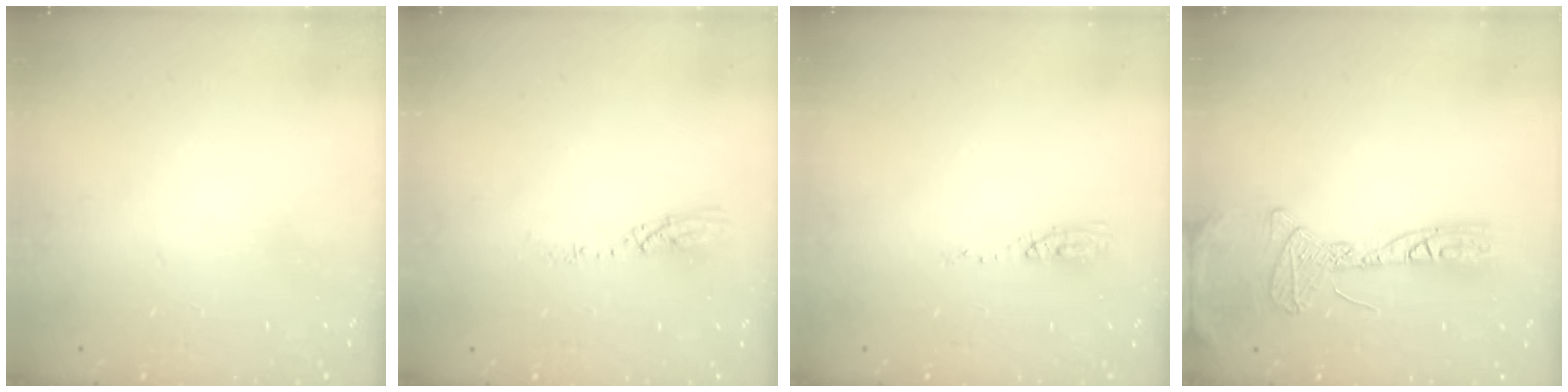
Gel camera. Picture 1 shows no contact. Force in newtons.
{"total": 3.8, "press": 3.8, "slide": 0.2}
{"total": 3.9, "press": 3.7, "slide": 1.2}
{"total": 12.5, "press": 12.3, "slide": 2.3}